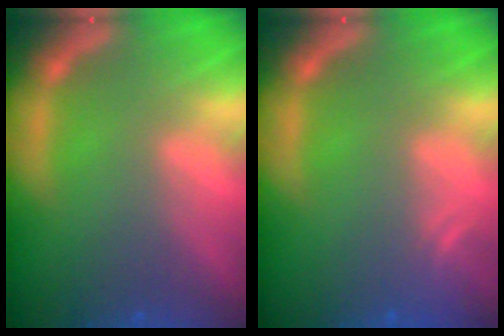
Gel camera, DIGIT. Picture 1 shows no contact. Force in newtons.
{"total": 1.5}